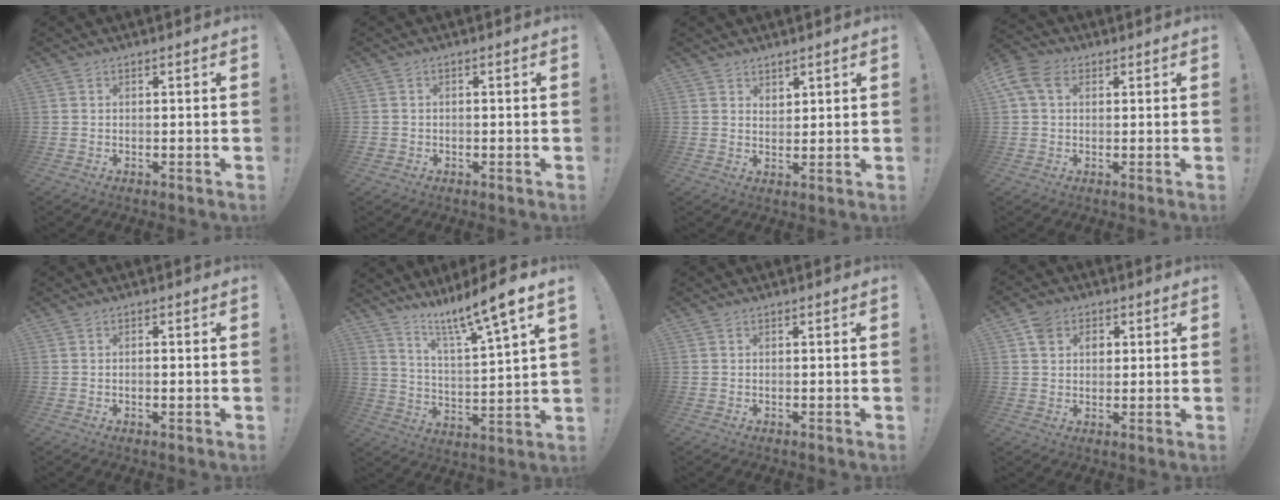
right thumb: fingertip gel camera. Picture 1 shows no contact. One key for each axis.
{"total": 1.3, "fx": -0.5, "fy": 1.1, "fz": 0.4, "tx": -0.006, "ty": 0.005, "tz": -0.009}
{"total": 3.0, "fx": 2.5, "fy": 1.7, "fz": 0.3, "tx": 0.009, "ty": -0.017, "tz": 0.044}
{"total": 8.1, "fx": 2.9, "fy": 5.4, "fz": 5.2, "tx": -0.109, "ty": 0.003, "tz": 0.059}
{"total": 0.7, "fx": -0.3, "fy": 0.2, "fz": 0.7, "tx": -0.004, "ty": -0.001, "tz": -0.006}
{"total": 12.7, "fx": 10.0, "fy": 0.1, "fz": 7.9, "tx": -0.141, "ty": -0.074, "tz": 0.155}
{"total": 0.0}
{"total": 6.0, "fx": 2.3, "fy": 5.0, "fz": 2.4, "tx": -0.040, "ty": 0.002, "tz": 0.046}